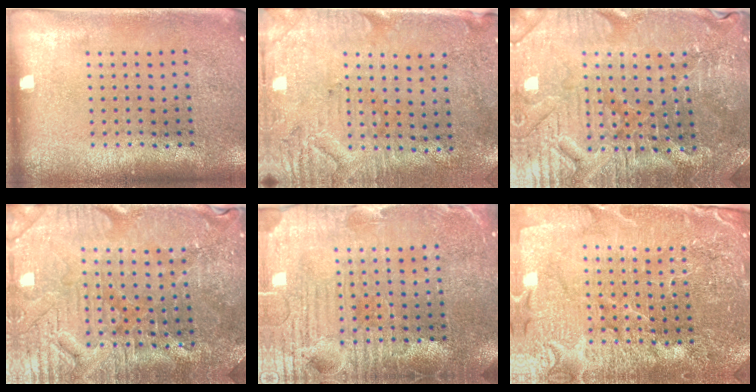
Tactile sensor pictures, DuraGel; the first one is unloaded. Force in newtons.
{"total": 3.0, "press": 2.5, "slide": 1.6}
{"total": 3.8, "press": 3.8, "slide": 0.6}
{"total": 3.5, "press": 3.5, "slide": 0.5}
{"total": 4.0, "press": 3.8, "slide": 1.3}
{"total": 5.0, "press": 4.7, "slide": 1.8}